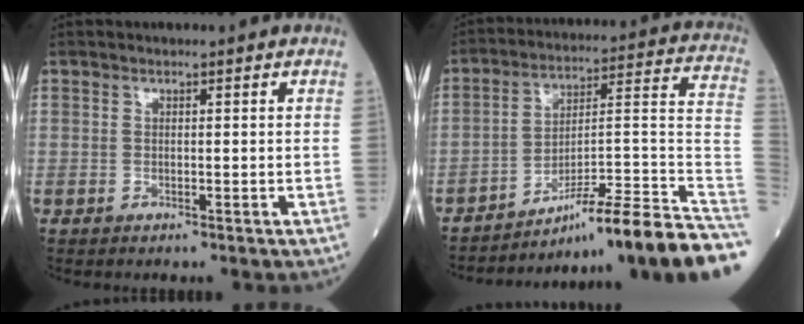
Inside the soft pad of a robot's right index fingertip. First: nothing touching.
{"total": 22.3, "force": [-16.8, -0.8, 14.7], "torque": [-0.125, 0.021, -0.258]}